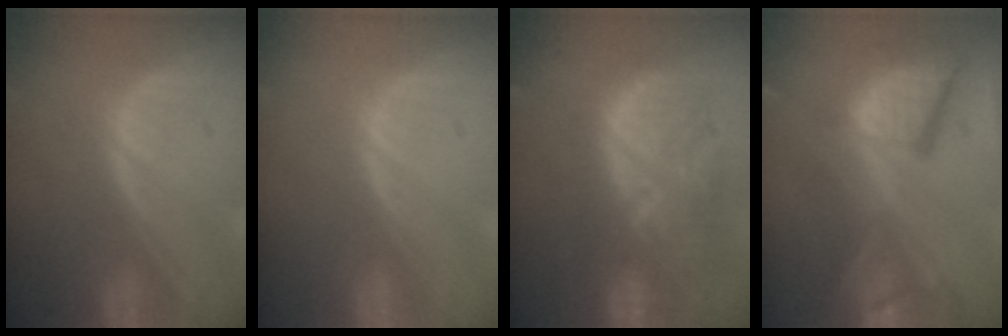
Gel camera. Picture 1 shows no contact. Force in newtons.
{"total": 0.0}
{"total": 11.1, "press": 10.7, "slide": 2.9}
{"total": 13.7, "press": 11.2, "slide": 7.9}